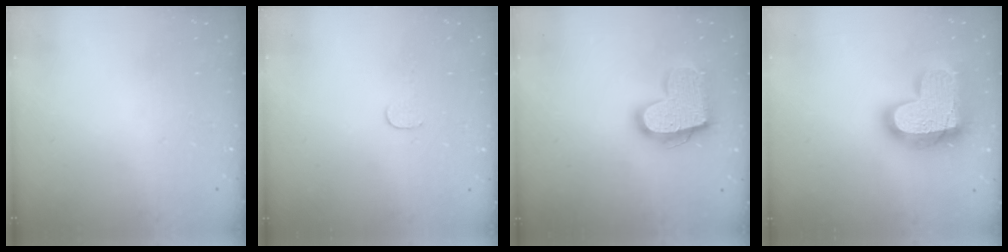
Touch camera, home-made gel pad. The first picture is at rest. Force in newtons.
{"total": 2.7, "press": 2.7, "slide": 0.2}
{"total": 16.9, "press": 16.8, "slide": 1.2}
{"total": 21.5, "press": 21.5, "slide": 1.6}